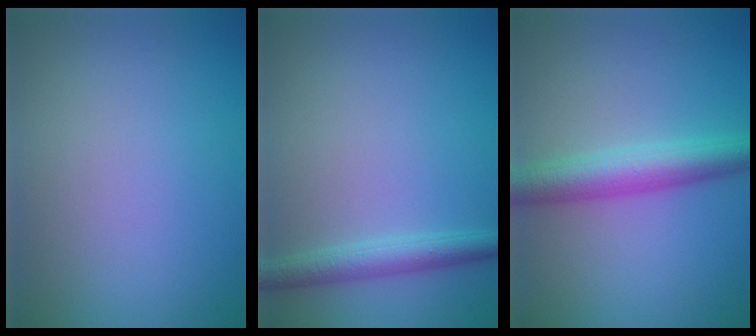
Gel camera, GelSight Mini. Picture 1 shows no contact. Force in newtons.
{"total": 2.6, "press": 2.6, "slide": 0.1}
{"total": 4.6, "press": 4.6, "slide": 0.1}